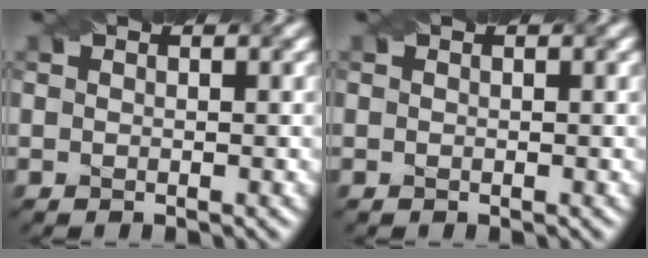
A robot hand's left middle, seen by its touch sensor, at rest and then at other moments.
{"total": 0.0}